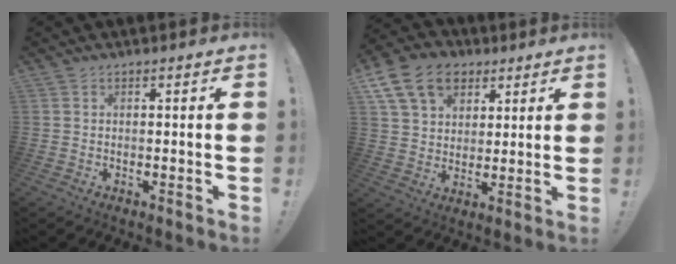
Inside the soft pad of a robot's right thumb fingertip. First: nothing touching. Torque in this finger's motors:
{"motor_torque": [1.69, 1.80, 0.20, 0.11, 0.13]}